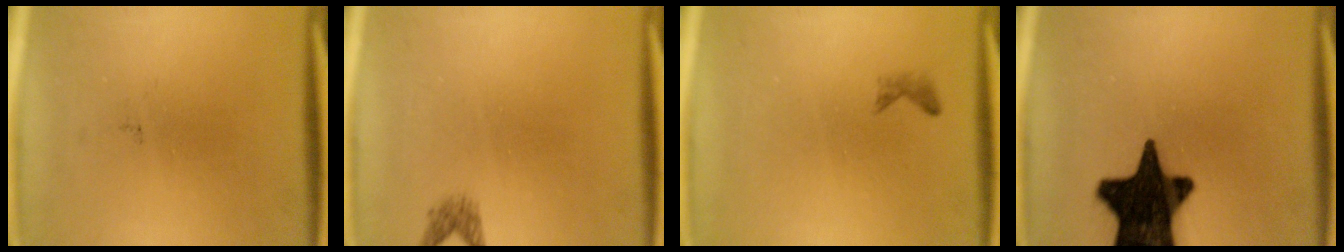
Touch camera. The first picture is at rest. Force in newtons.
{"total": 1.3}
{"total": 0.7}
{"total": 18.9}